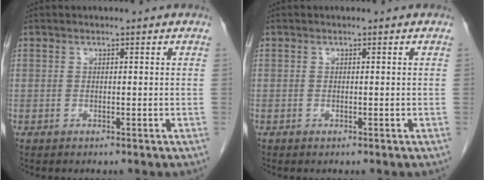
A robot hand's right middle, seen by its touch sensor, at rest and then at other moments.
{"total": 0.0}